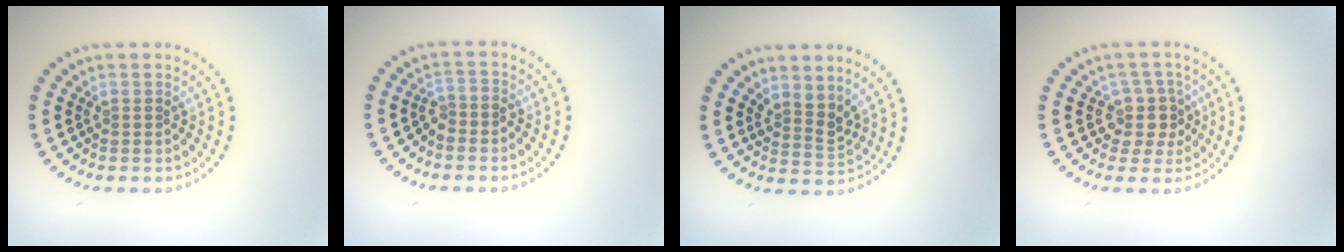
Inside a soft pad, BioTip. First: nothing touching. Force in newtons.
{"total": 1.4, "press": 1.1, "slide": 0.9}
{"total": 2.2, "press": 1.7, "slide": 1.3}
{"total": 2.9, "press": 2.2, "slide": 1.8}